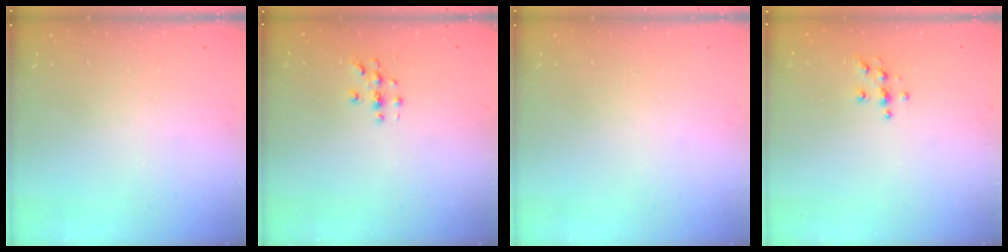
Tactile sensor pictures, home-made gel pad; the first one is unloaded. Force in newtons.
{"total": 2.9, "press": 2.9, "slide": 0.3}
{"total": 0.0}
{"total": 6.2, "press": 6.1, "slide": 0.6}